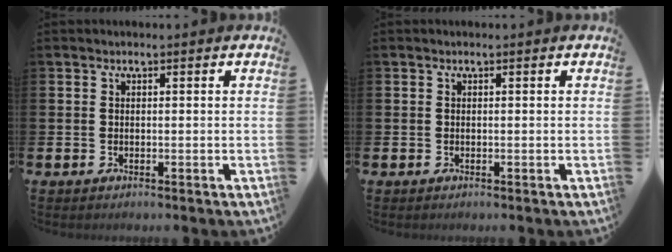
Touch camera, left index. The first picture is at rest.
{"total": 0.0}